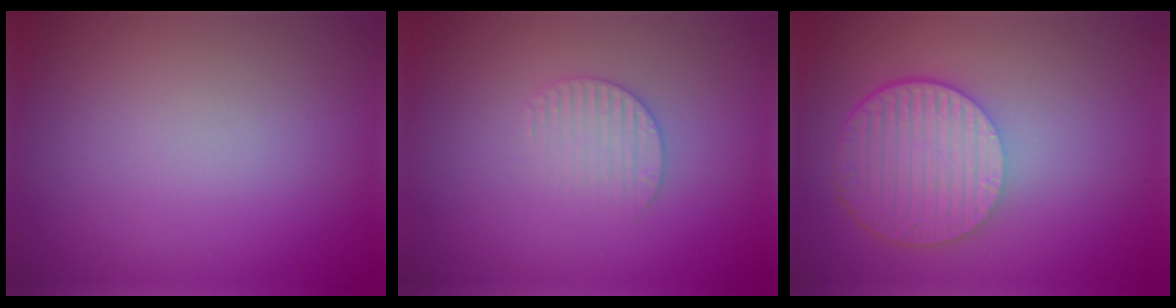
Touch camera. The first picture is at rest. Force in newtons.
{"total": 1.9, "press": 1.9, "slide": 0.3}
{"total": 6.2, "press": 4.4, "slide": 4.3}